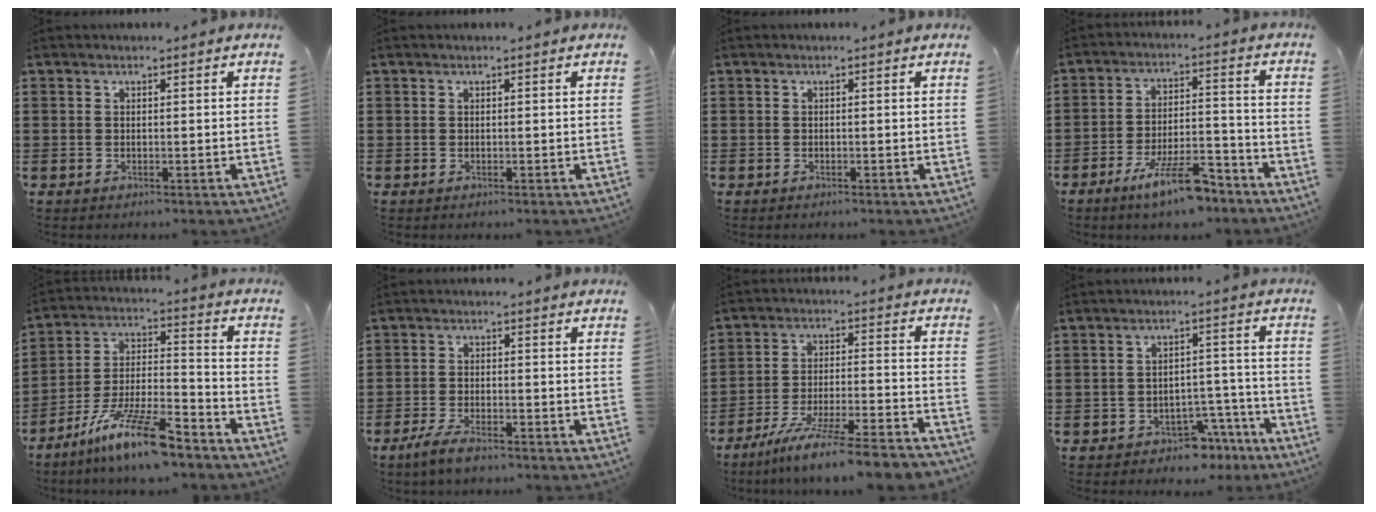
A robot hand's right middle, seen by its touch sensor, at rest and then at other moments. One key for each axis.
{"total": 0.0}
{"total": 0.0}
{"total": 9.3, "fx": -6.7, "fy": 2.0, "fz": 6.2, "tx": -0.119, "ty": 0.007, "tz": -0.124}
{"total": 12.2, "fx": -9.1, "fy": 2.0, "fz": 7.9, "tx": -0.151, "ty": 0.019, "tz": -0.172}
{"total": 3.4, "fx": -2.6, "fy": 0.7, "fz": 2.1, "tx": -0.056, "ty": -0.002, "tz": -0.054}
{"total": 9.1, "fx": -8.0, "fy": -0.9, "fz": 4.2, "tx": -0.074, "ty": -0.004, "tz": -0.157}
{"total": 4.5, "fx": -4.1, "fy": 1.5, "fz": 1.1, "tx": -0.020, "ty": 0.016, "tz": -0.080}